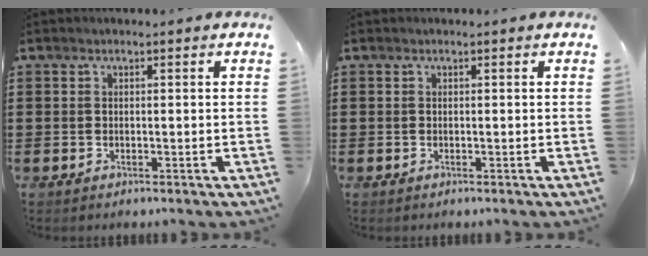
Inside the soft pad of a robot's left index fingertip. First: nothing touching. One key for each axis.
{"total": 0.0}